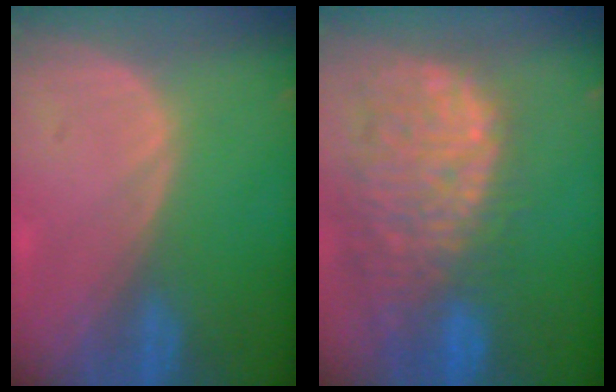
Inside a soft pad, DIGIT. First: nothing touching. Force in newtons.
{"total": 14.0, "press": 11.7, "slide": 7.7}